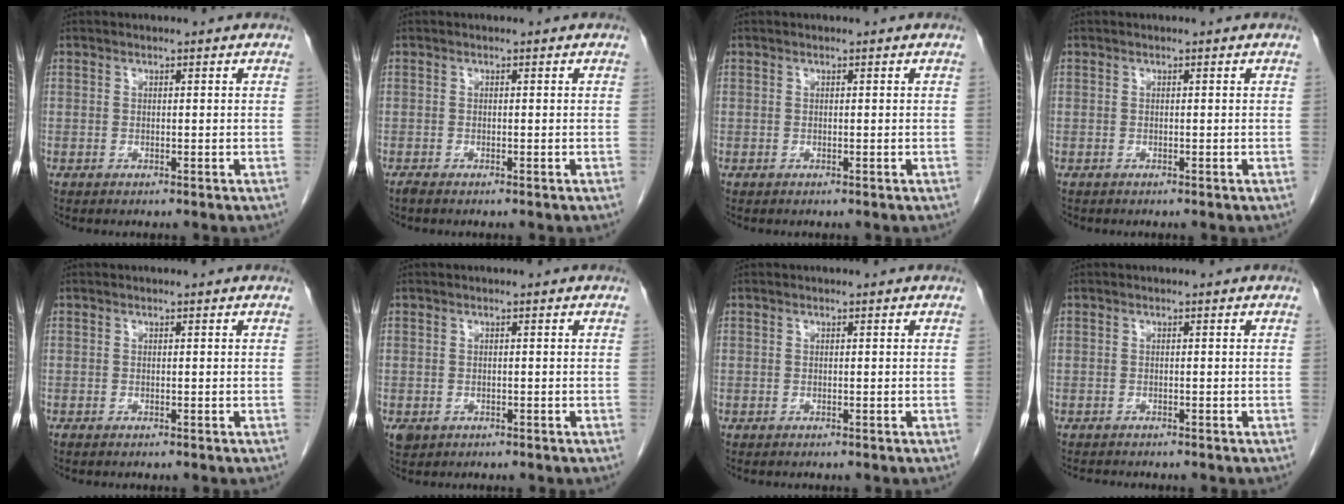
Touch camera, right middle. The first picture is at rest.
{"total": 0.6, "force": [-0.5, 0.0, 0.2], "torque": [-0.011, -0.003, -0.012]}
{"total": 0.0}
{"total": 0.0}
{"total": 0.0}
{"total": 1.8, "force": [-0.8, 1.5, 0.7], "torque": [-0.017, -0.001, -0.005]}
{"total": 0.0}
{"total": 2.1, "force": [-2.0, 0.4, 0.7], "torque": [-0.016, -0.007, -0.027]}